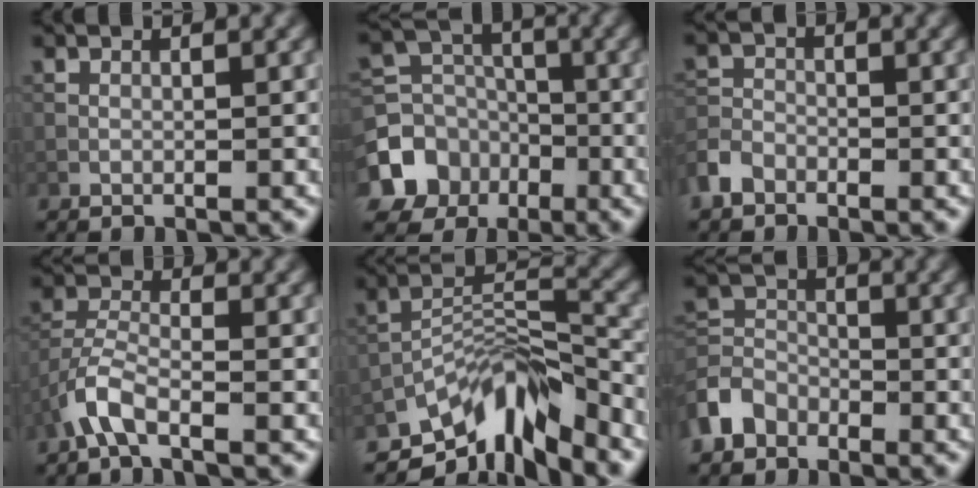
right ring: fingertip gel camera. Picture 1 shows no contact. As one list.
[{"total": 9.2, "force": [-4.3, 7.6, 2.7], "torque": [-0.063, -0.010, -0.093]}, {"total": 2.7, "force": [-1.6, 1.9, 1.1], "torque": [-0.025, 0.005, -0.047]}, {"total": 2.9, "force": [-1.6, 1.0, 2.2], "torque": [-0.052, 0.010, -0.045]}, {"total": 8.7, "force": [-6.2, 3.2, 5.1], "torque": [-0.080, -0.002, -0.123]}, {"total": 3.8, "force": [-2.3, 2.7, 1.3], "torque": [-0.031, 0.005, -0.061]}]